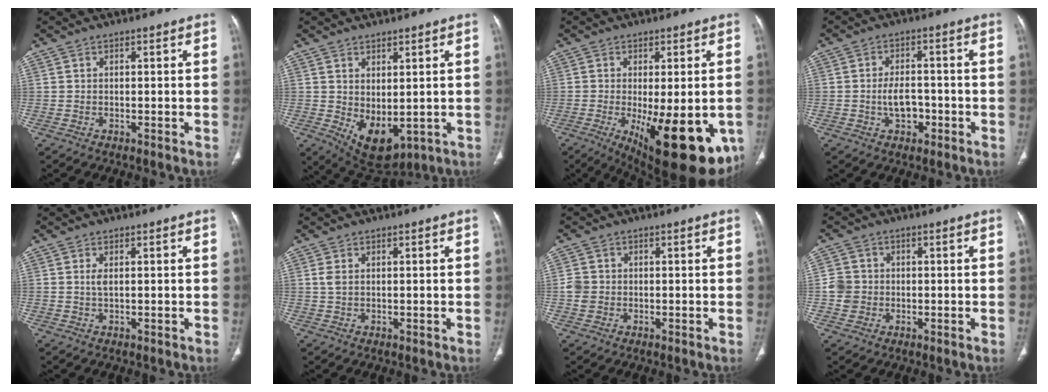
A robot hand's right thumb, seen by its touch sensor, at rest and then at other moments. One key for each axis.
{"total": 8.4, "fx": -0.5, "fy": 4.7, "fz": 6.9, "tx": -0.095, "ty": -0.014, "tz": 0.019}
{"total": 20.6, "fx": -6.7, "fy": 7.7, "fz": 17.9, "tx": -0.199, "ty": -0.025, "tz": -0.074}
{"total": 5.2, "fx": -1.5, "fy": 3.4, "fz": 3.5, "tx": -0.048, "ty": 0.018, "tz": -0.022}
{"total": 1.2, "fx": 0.3, "fy": 0.4, "fz": 1.1, "tx": -0.029, "ty": -0.002, "tz": 0.007}
{"total": 1.7, "fx": 0.4, "fy": 1.0, "fz": 1.3, "tx": -0.036, "ty": 0.000, "tz": 0.009}
{"total": 3.0, "fx": -0.3, "fy": 2.8, "fz": 1.2, "tx": -0.016, "ty": 0.006, "tz": -0.006}
{"total": 4.3, "fx": -0.5, "fy": 4.1, "fz": 1.3, "tx": -0.006, "ty": 0.007, "tz": -0.012}